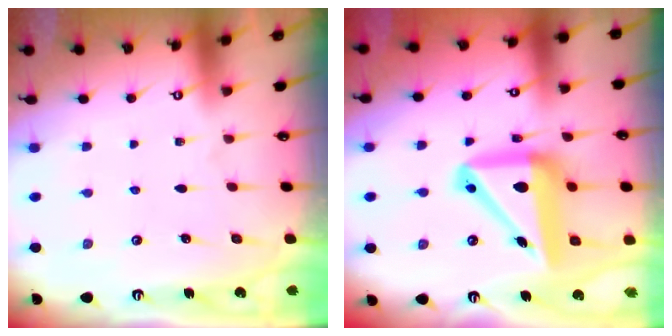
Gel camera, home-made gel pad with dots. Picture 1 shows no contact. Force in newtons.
{"total": 16.2, "press": 16.1, "slide": 2.3}